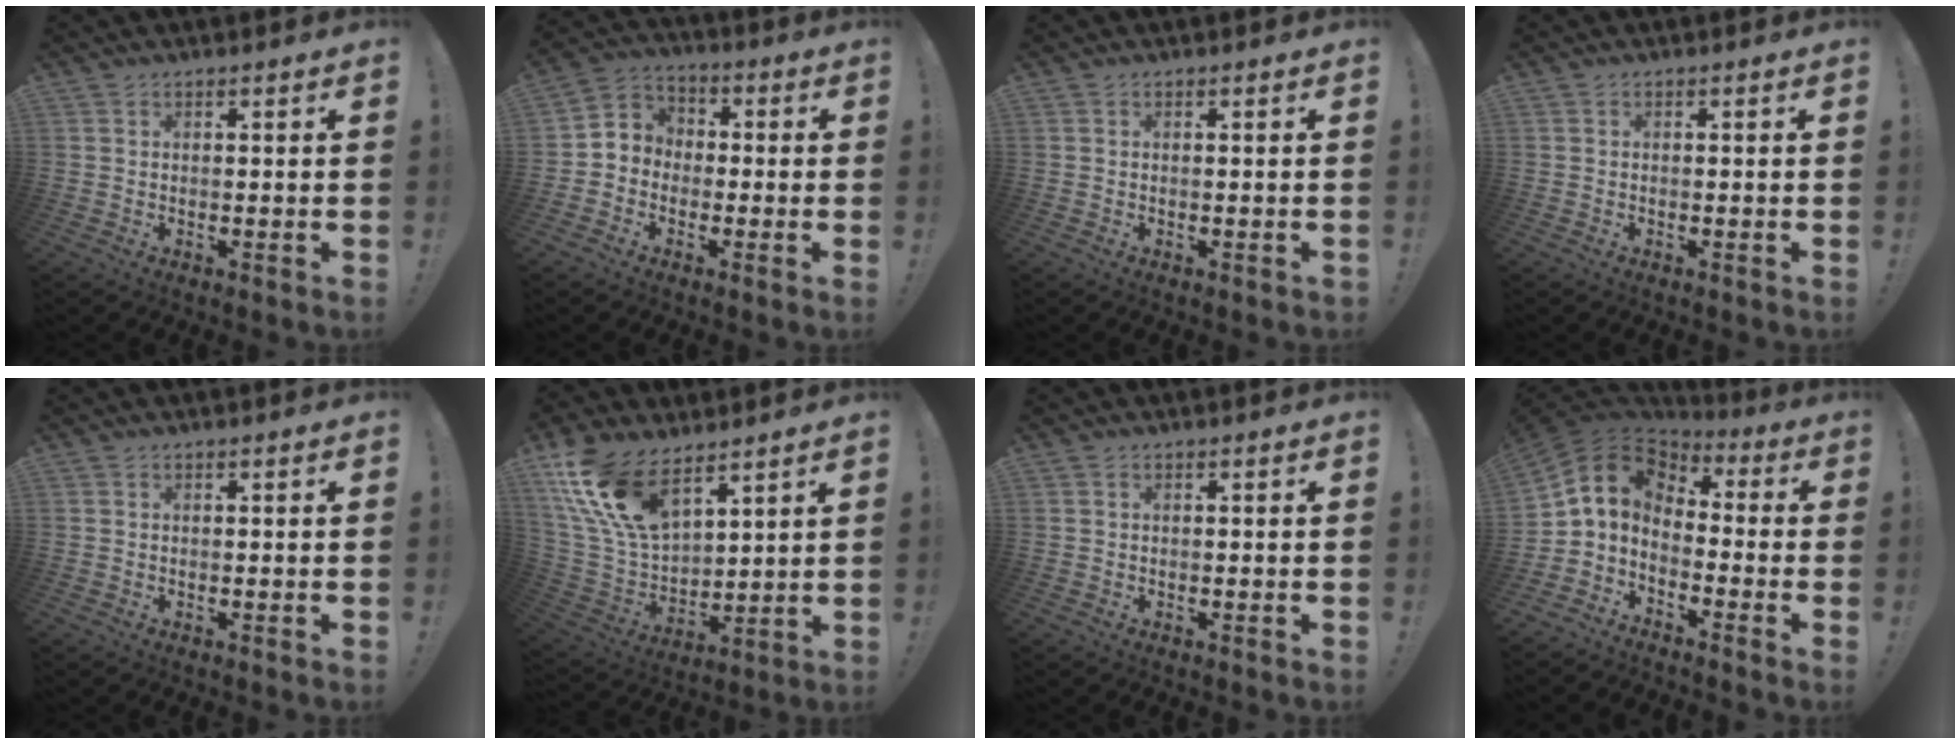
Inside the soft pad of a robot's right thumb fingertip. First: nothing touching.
{"total": 5.8, "force": [-3.0, 4.9, 0.9], "torque": [-0.012, 0.025, -0.050]}
{"total": 0.0}
{"total": 0.0}
{"total": 0.0}
{"total": 17.8, "force": [11.5, 8.8, 10.3], "torque": [-0.228, -0.073, 0.216]}
{"total": 0.0}
{"total": 8.2, "force": [0.0, 5.9, 5.7], "torque": [-0.113, -0.001, -0.006]}